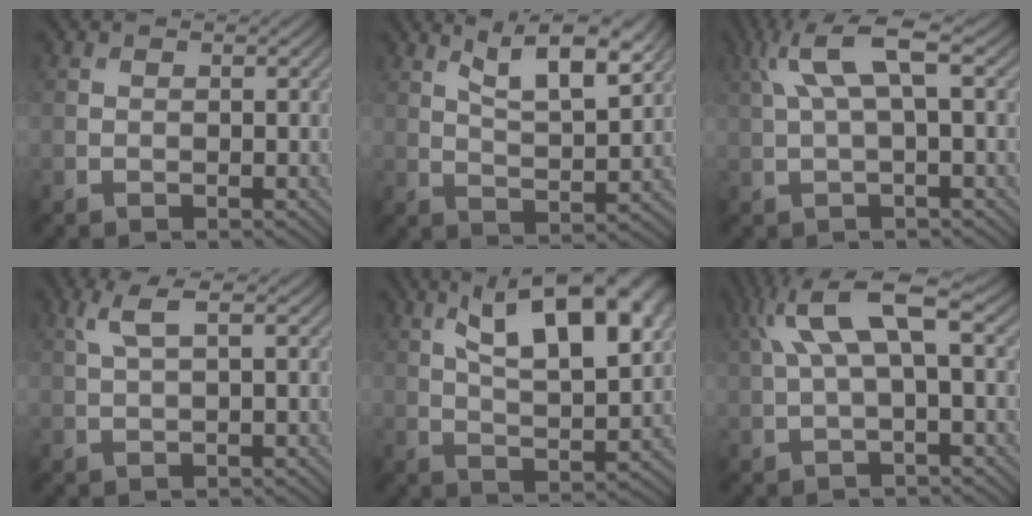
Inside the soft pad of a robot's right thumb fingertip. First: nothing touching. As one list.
[{"total": 8.7, "force": [5.4, 2.0, 6.5], "torque": [-0.106, -0.005, 0.100]}, {"total": 6.4, "force": [2.0, 1.4, 5.9], "torque": [-0.126, 0.021, 0.038]}, {"total": 2.8, "force": [1.2, 0.4, 2.5], "torque": [-0.059, 0.009, 0.027]}, {"total": 16.1, "force": [7.6, 5.9, 12.9], "torque": [-0.200, 0.019, 0.116]}, {"total": 8.0, "force": [2.2, 2.1, 7.4], "torque": [-0.154, 0.023, 0.040]}]